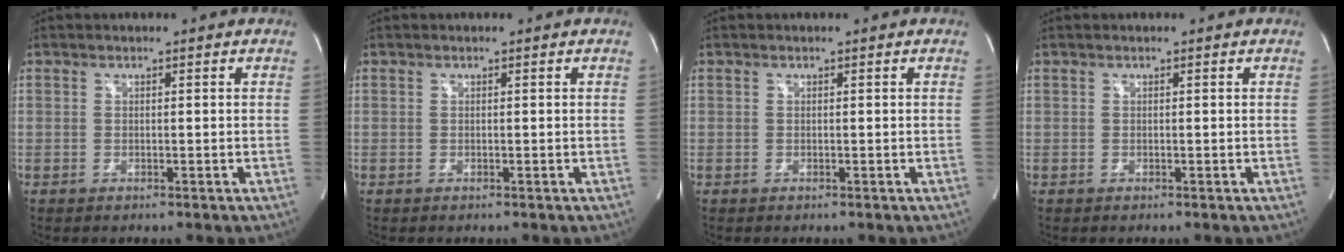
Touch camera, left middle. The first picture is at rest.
{"total": 0.0}
{"total": 0.0}
{"total": 0.0}